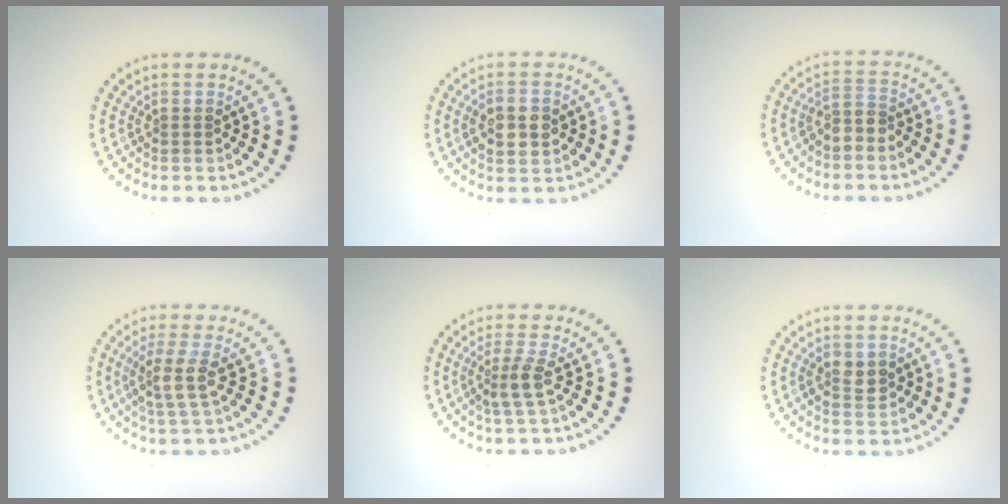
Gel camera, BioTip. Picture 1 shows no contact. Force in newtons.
{"total": 3.8, "press": 3.8, "slide": 0.2}
{"total": 2.1, "press": 1.8, "slide": 1.1}
{"total": 2.9, "press": 2.4, "slide": 1.7}
{"total": 2.2, "press": 1.8, "slide": 1.4}
{"total": 2.2, "press": 2.2, "slide": 0.2}